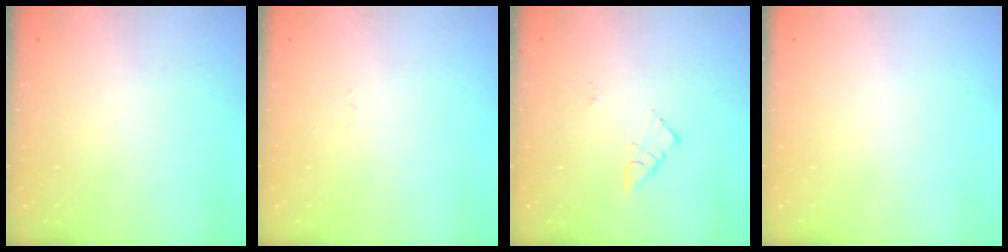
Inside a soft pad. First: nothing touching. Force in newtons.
{"total": 2.6, "press": 2.6, "slide": 0.4}
{"total": 6.6, "press": 6.6, "slide": 0.7}
{"total": 0.0}